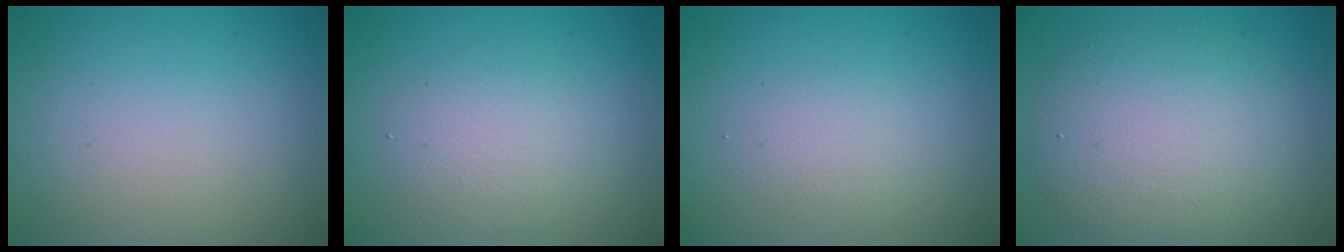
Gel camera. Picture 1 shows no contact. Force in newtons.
{"total": 2.8, "press": 2.8, "slide": 0.2}
{"total": 1.5, "press": 1.5, "slide": 0.1}
{"total": 6.8, "press": 6.8, "slide": 0.7}